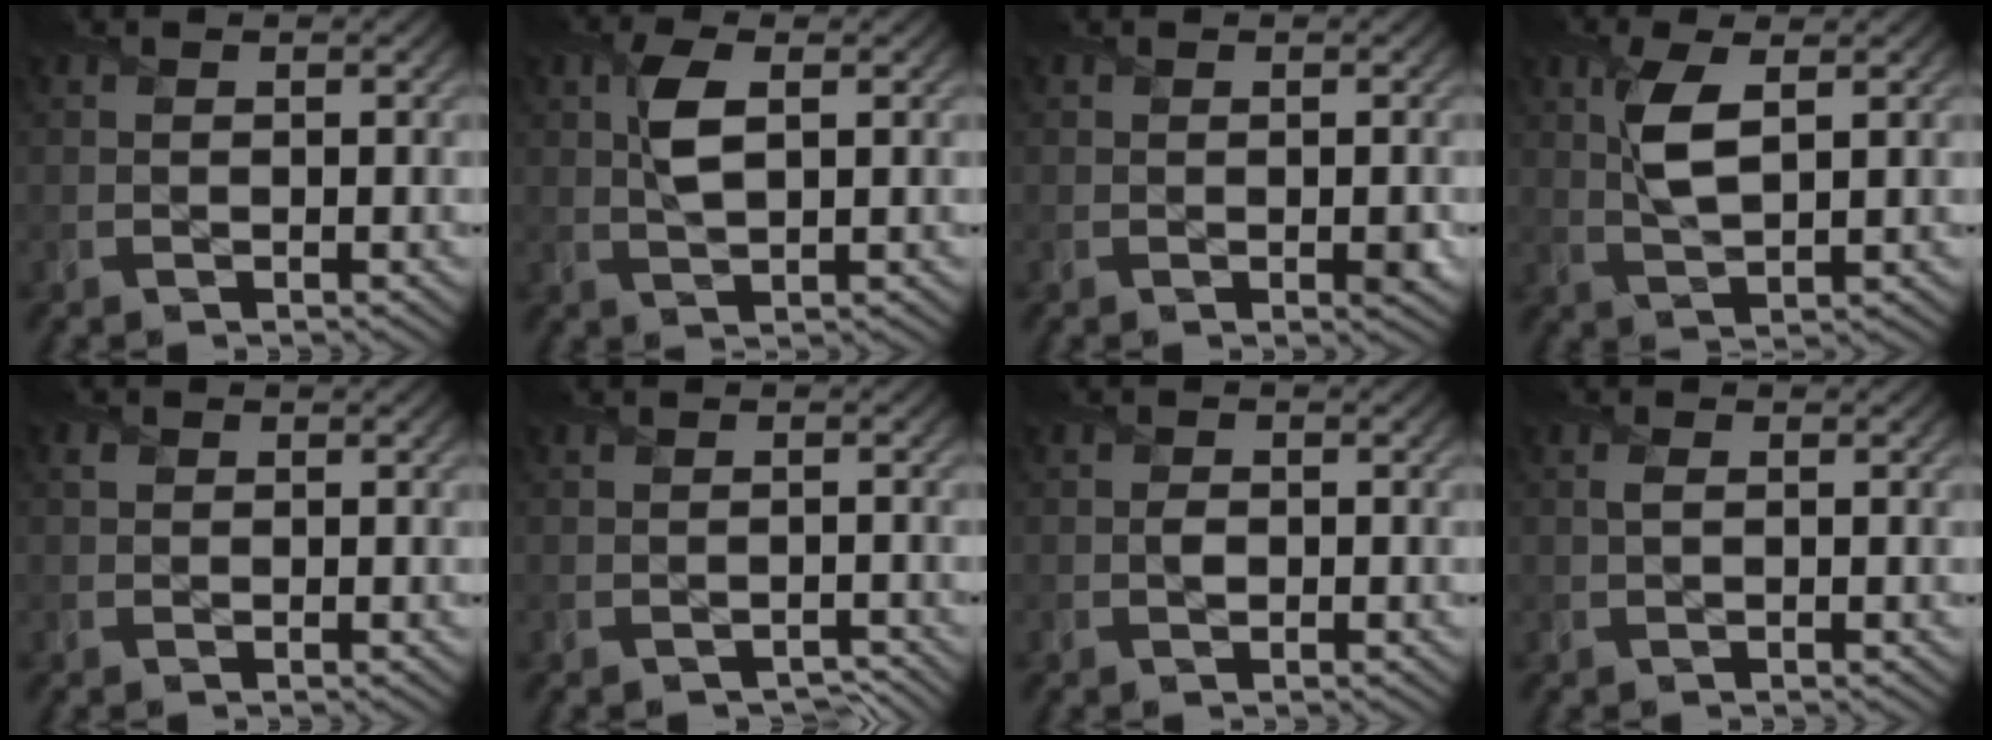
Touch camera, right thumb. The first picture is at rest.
{"total": 4.0, "force": [1.0, 1.5, 3.5], "torque": [-0.081, 0.003, 0.021]}
{"total": 0.9, "force": [-0.1, 0.3, 0.8], "torque": [-0.006, -0.006, -0.001]}
{"total": 4.9, "force": [1.6, 1.7, 4.4], "torque": [-0.102, -0.001, 0.033]}
{"total": 0.7, "force": [0.3, 0.6, 0.1], "torque": [-0.001, -0.002, 0.005]}
{"total": 1.1, "force": [-1.0, 0.4, 0.1], "torque": [0.000, -0.009, -0.015]}
{"total": 1.0, "force": [-0.2, 0.8, 0.6], "torque": [-0.008, -0.005, -0.004]}
{"total": 0.9, "force": [0.2, 0.3, 0.8], "torque": [-0.021, 0.002, 0.003]}